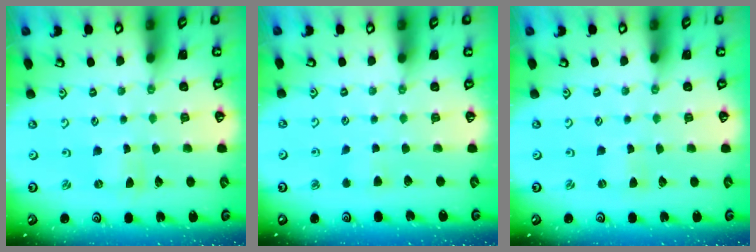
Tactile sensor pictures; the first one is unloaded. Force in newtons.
{"total": 3.0, "press": 3.0, "slide": 0.5}
{"total": 0.9, "press": 0.9, "slide": 0.1}